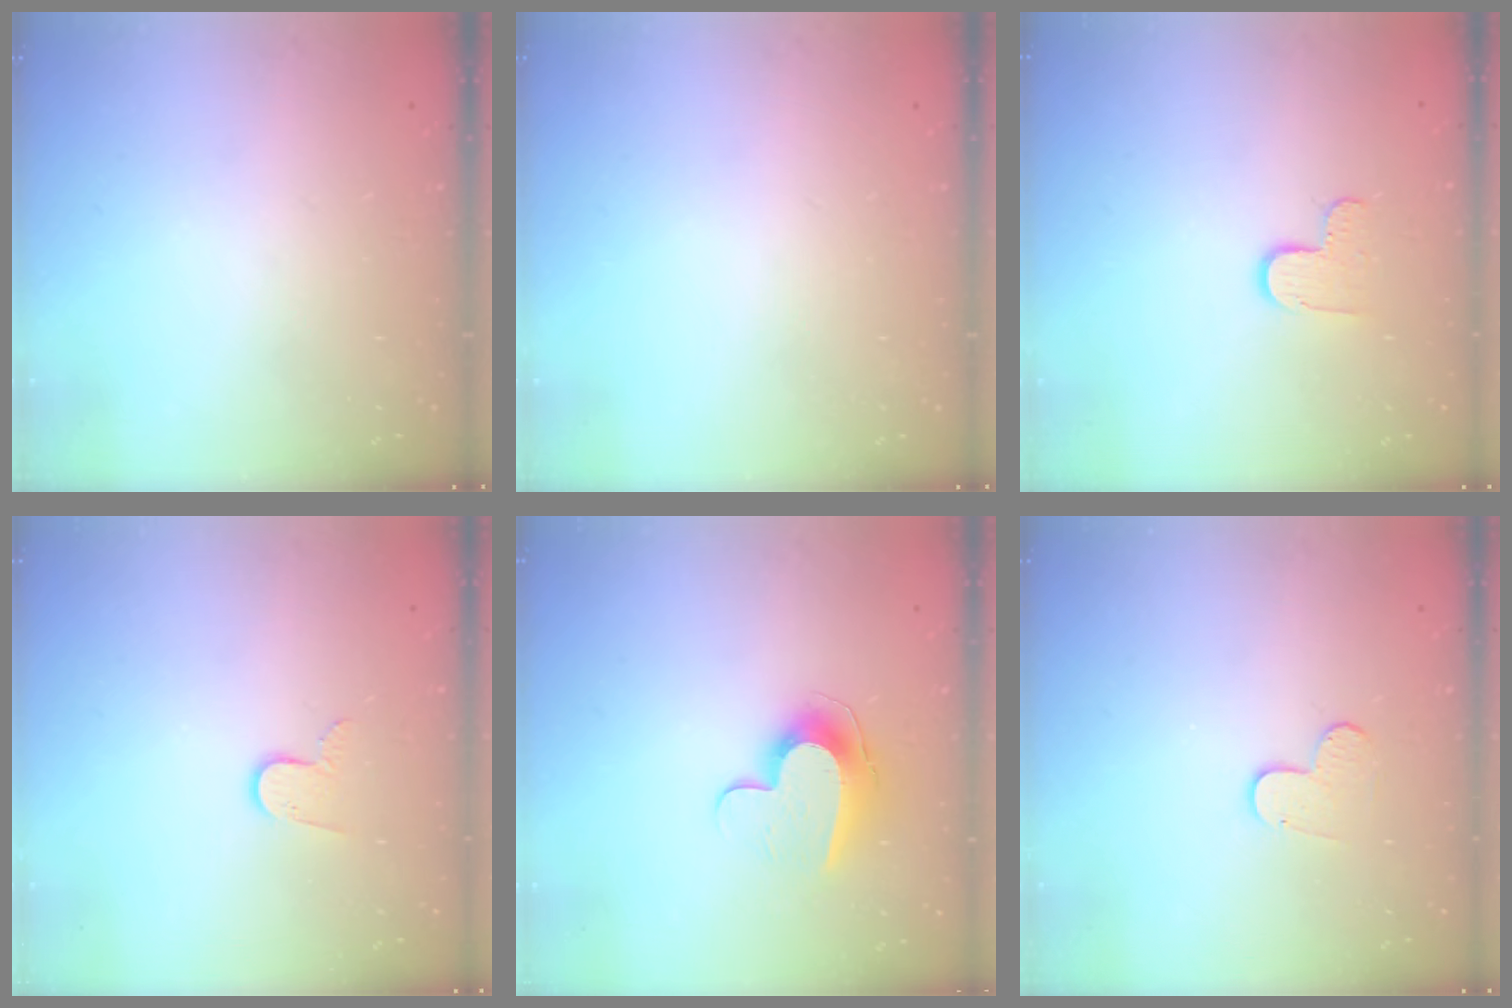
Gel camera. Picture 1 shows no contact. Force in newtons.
{"total": 0.0}
{"total": 6.5, "press": 6.5, "slide": 0.3}
{"total": 6.3, "press": 6.3, "slide": 0.6}
{"total": 10.6, "press": 10.6, "slide": 0.5}
{"total": 5.5, "press": 5.5, "slide": 0.5}